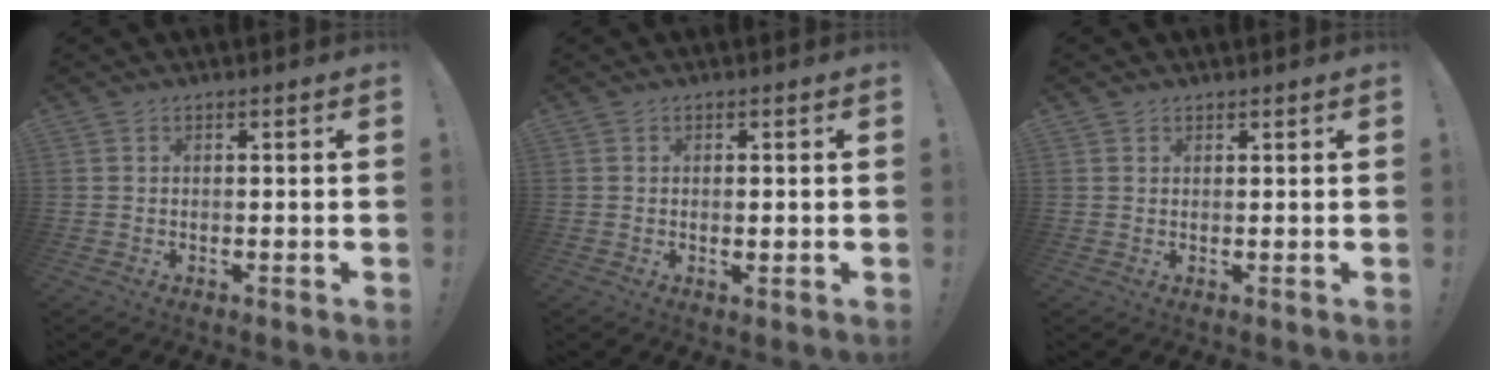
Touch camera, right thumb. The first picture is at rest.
{"total": 0.9, "force": [0.2, 0.4, 0.8], "torque": [-0.007, -0.002, 0.002]}
{"total": 1.0, "force": [0.8, 0.5, 0.1], "torque": [0.003, -0.004, 0.016]}